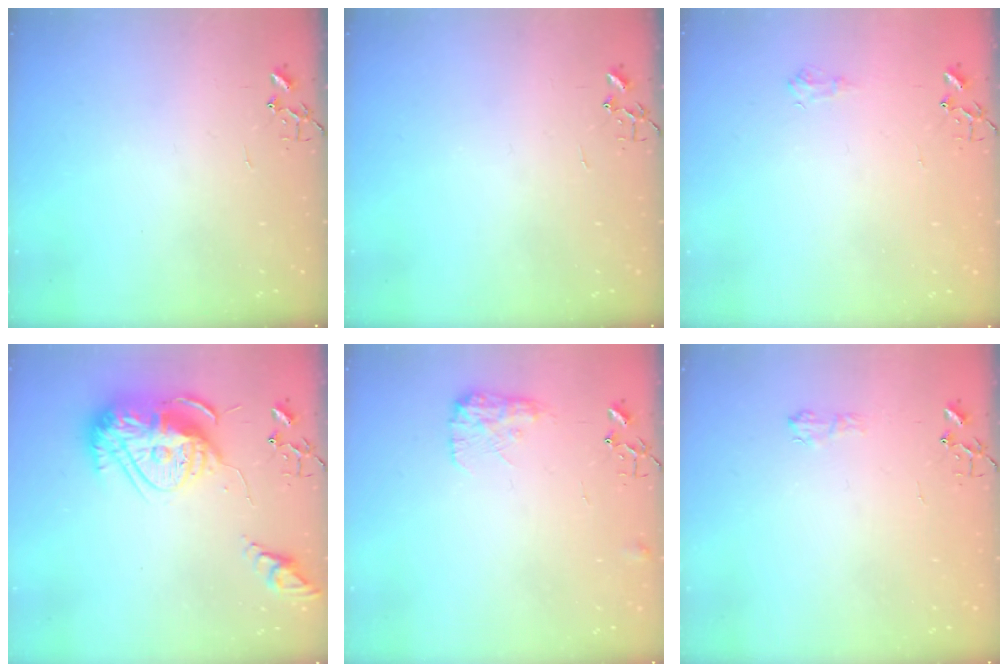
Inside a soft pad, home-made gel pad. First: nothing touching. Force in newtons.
{"total": 0.0}
{"total": 5.8, "press": 5.7, "slide": 0.8}
{"total": 17.0, "press": 16.9, "slide": 1.5}
{"total": 9.5, "press": 9.5, "slide": 0.3}
{"total": 6.3, "press": 6.3, "slide": 0.8}